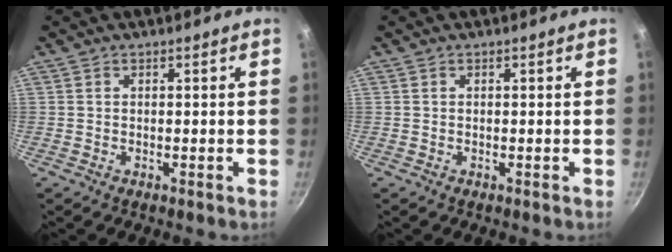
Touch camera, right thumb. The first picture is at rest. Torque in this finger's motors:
{"motor_torque": [0.08, 0.03, 0.14, 0.08, 0.00]}